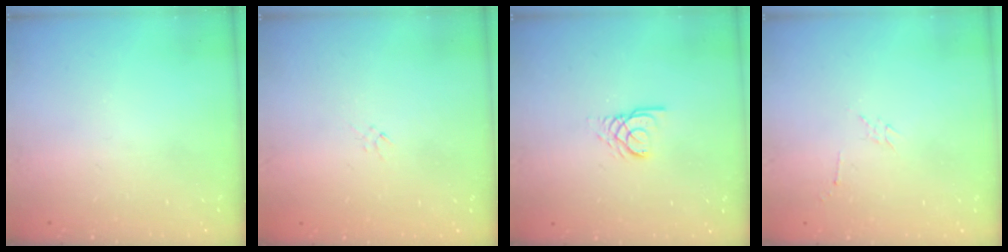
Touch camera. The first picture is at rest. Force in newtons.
{"total": 0.0}
{"total": 2.6, "press": 2.6, "slide": 0.1}
{"total": 2.3, "press": 2.3, "slide": 0.4}